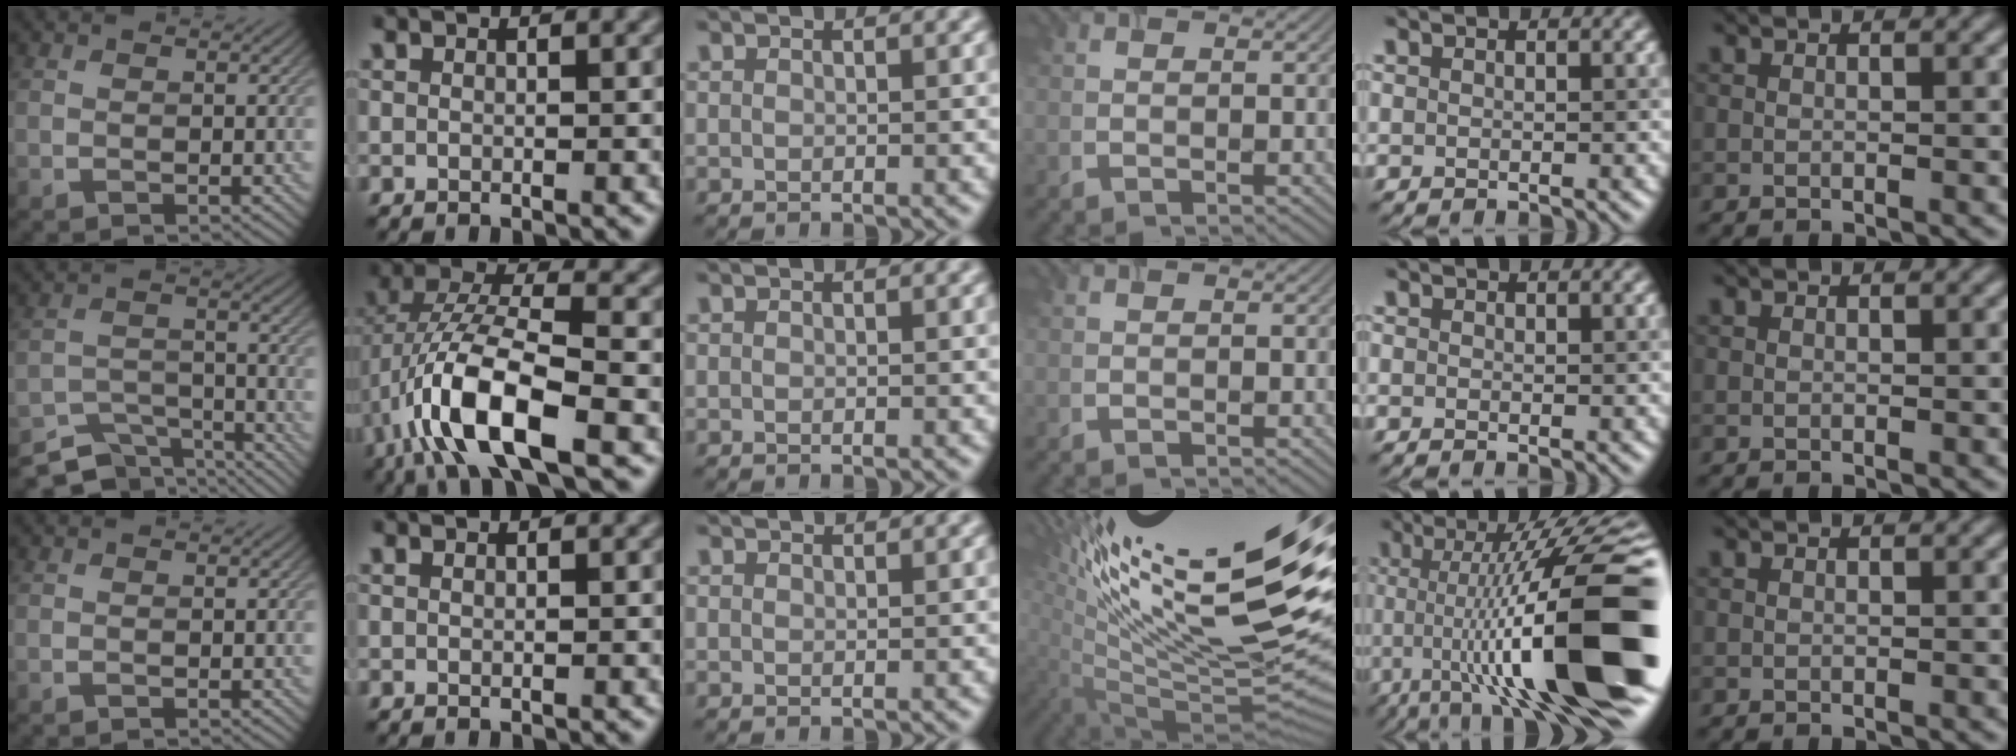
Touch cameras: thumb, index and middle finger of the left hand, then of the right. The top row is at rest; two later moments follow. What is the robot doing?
{"motion": "screw", "object": "timer"}